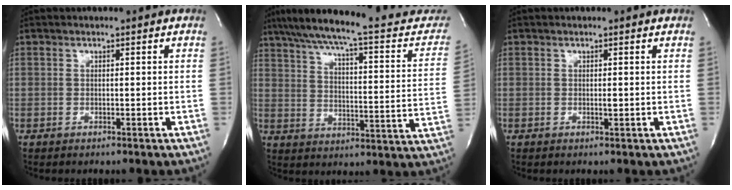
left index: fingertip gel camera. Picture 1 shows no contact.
{"total": 26.3, "force": [22.8, 3.4, 12.8], "torque": [-0.192, -0.025, 0.294]}
{"total": 0.6, "force": [0.1, 0.1, 0.5], "torque": [-0.015, -0.002, 0.000]}